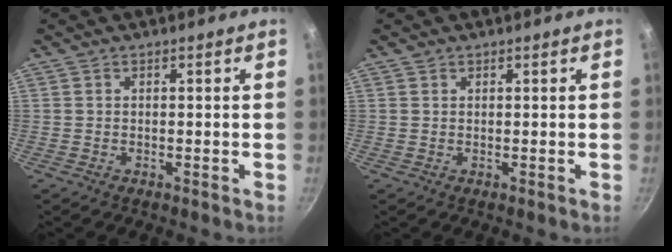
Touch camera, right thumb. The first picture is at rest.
{"total": 0.7, "force": [0.5, 0.4, 0.1], "torque": [0.004, -0.002, 0.008]}